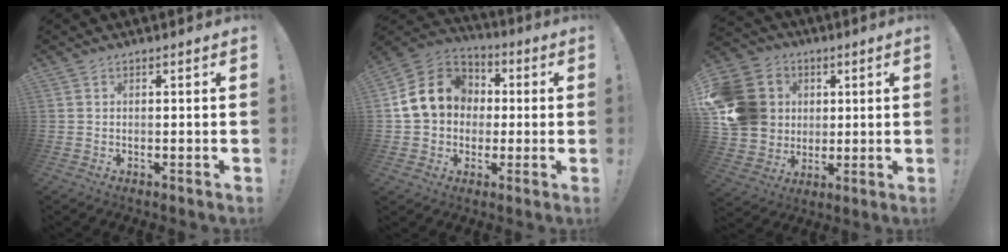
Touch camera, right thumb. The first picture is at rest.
{"total": 16.0, "force": [2.4, 13.4, 8.3], "torque": [-0.144, 0.015, 0.057]}
{"total": 18.0, "force": [2.5, 16.0, 7.7], "torque": [-0.139, 0.004, 0.072]}